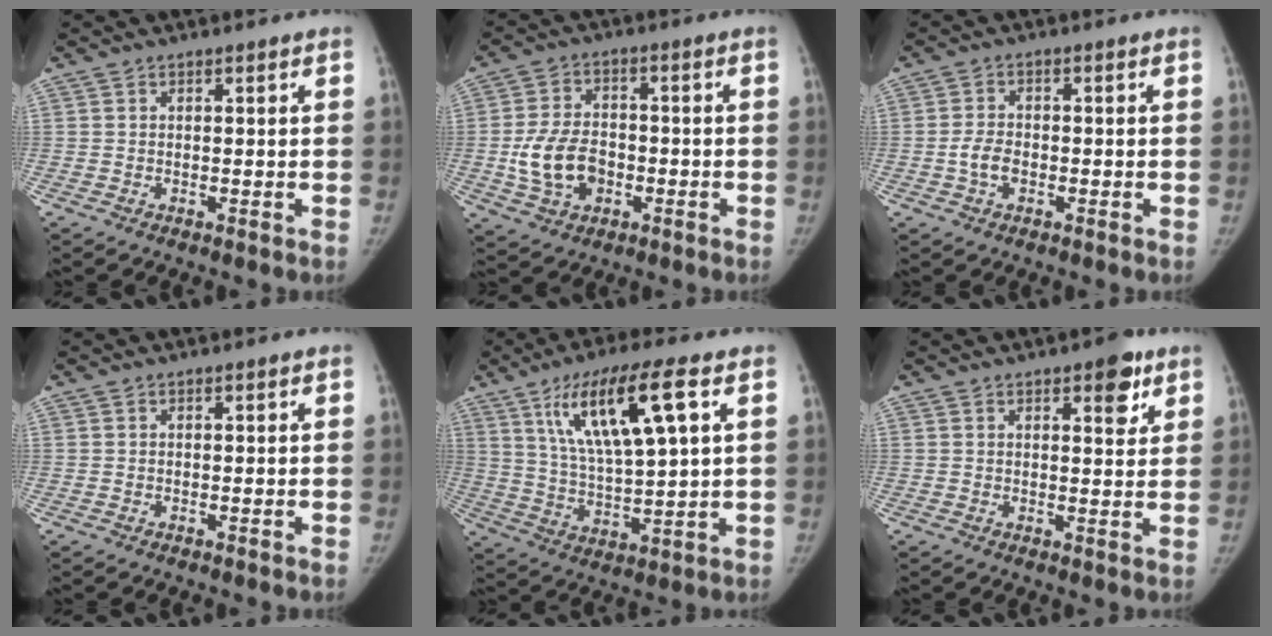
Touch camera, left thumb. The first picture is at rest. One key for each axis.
{"total": 10.2, "fx": -2.2, "fy": 7.3, "fz": 6.8, "tx": -0.116, "ty": 0.016, "tz": -0.034}
{"total": 3.8, "fx": -1.0, "fy": 2.5, "fz": 2.7, "tx": -0.051, "ty": 0.012, "tz": -0.020}
{"total": 0.0}
{"total": 16.5, "fx": 6.8, "fy": 3.9, "fz": 14.6, "tx": -0.263, "ty": -0.016, "tz": 0.127}
{"total": 5.8, "fx": 3.3, "fy": 2.4, "fz": 4.2, "tx": -0.034, "ty": -0.015, "tz": 0.038}